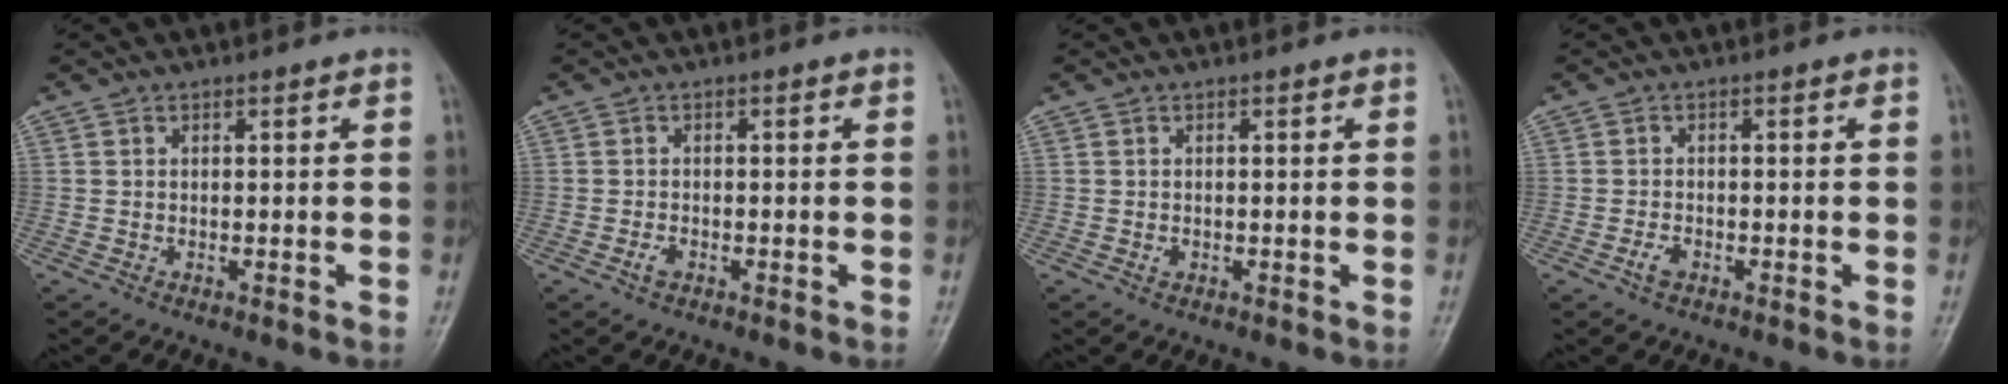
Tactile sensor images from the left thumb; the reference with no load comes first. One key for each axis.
{"total": 1.5, "fx": -0.7, "fy": 0.9, "fz": 0.9, "tx": -0.016, "ty": 0.001, "tz": -0.016}
{"total": 0.8, "fx": -0.1, "fy": 0.7, "fz": 0.4, "tx": -0.002, "ty": 0.001, "tz": -0.003}
{"total": 1.9, "fx": -1.0, "fy": 1.1, "fz": 1.2, "tx": -0.023, "ty": 0.004, "tz": -0.021}